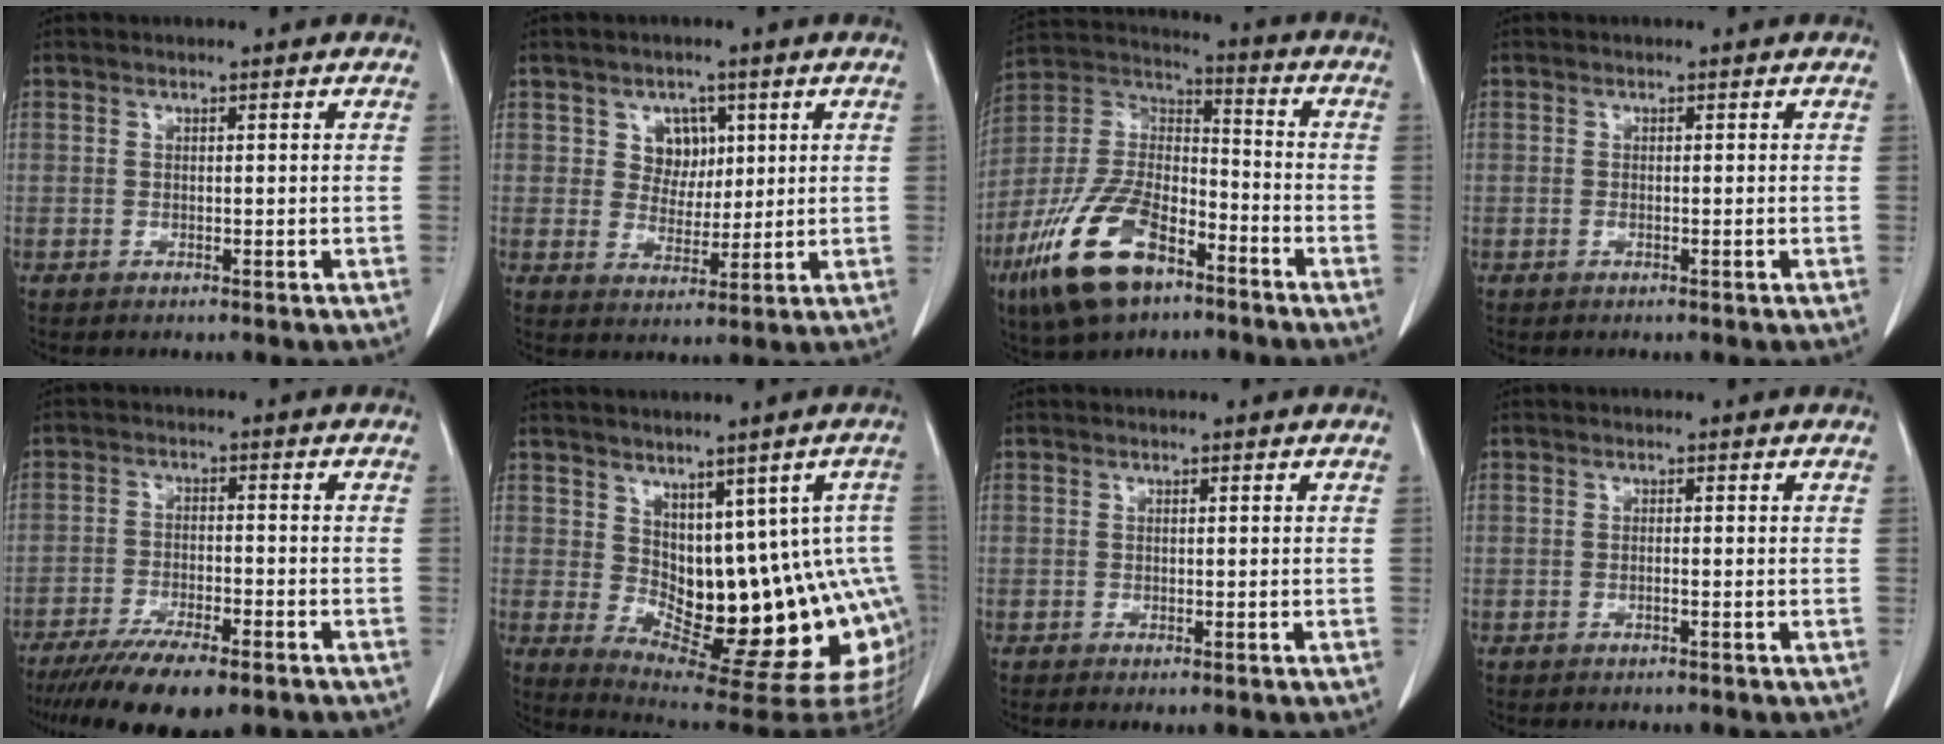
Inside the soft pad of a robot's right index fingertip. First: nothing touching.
{"total": 4.6, "force": [1.8, 4.0, 1.6], "torque": [-0.020, 0.007, 0.034]}
{"total": 17.6, "force": [-10.0, 7.7, 12.3], "torque": [-0.258, -0.002, -0.186]}
{"total": 0.6, "force": [-0.2, 0.1, 0.6], "torque": [-0.011, -0.001, -0.001]}
{"total": 12.2, "force": [-8.9, 2.6, 7.9], "torque": [-0.126, -0.024, -0.140]}
{"total": 16.1, "force": [-1.0, 7.1, 14.4], "torque": [-0.142, 0.012, 0.008]}
{"total": 0.6, "force": [-0.3, 0.1, 0.5], "torque": [-0.009, -0.004, -0.002]}
{"total": 0.6, "force": [-0.2, -0.1, 0.5], "torque": [-0.010, 0.000, -0.002]}